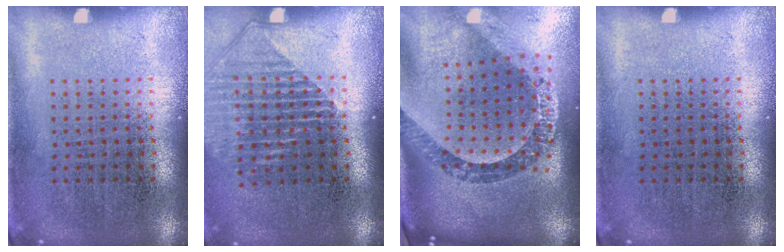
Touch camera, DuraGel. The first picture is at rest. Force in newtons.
{"total": 1.6, "press": 1.4, "slide": 0.7}
{"total": 2.6, "press": 2.0, "slide": 1.6}
{"total": 0.0}